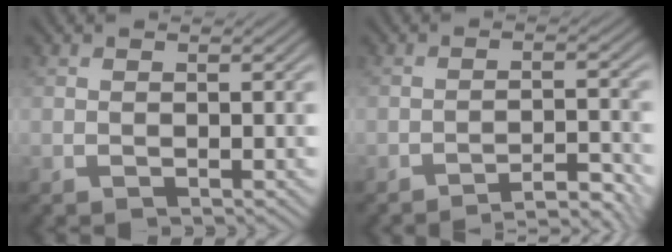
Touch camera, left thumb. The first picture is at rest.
{"total": 4.9, "force": [-4.2, 0.4, 2.4], "torque": [-0.033, 0.020, -0.068]}